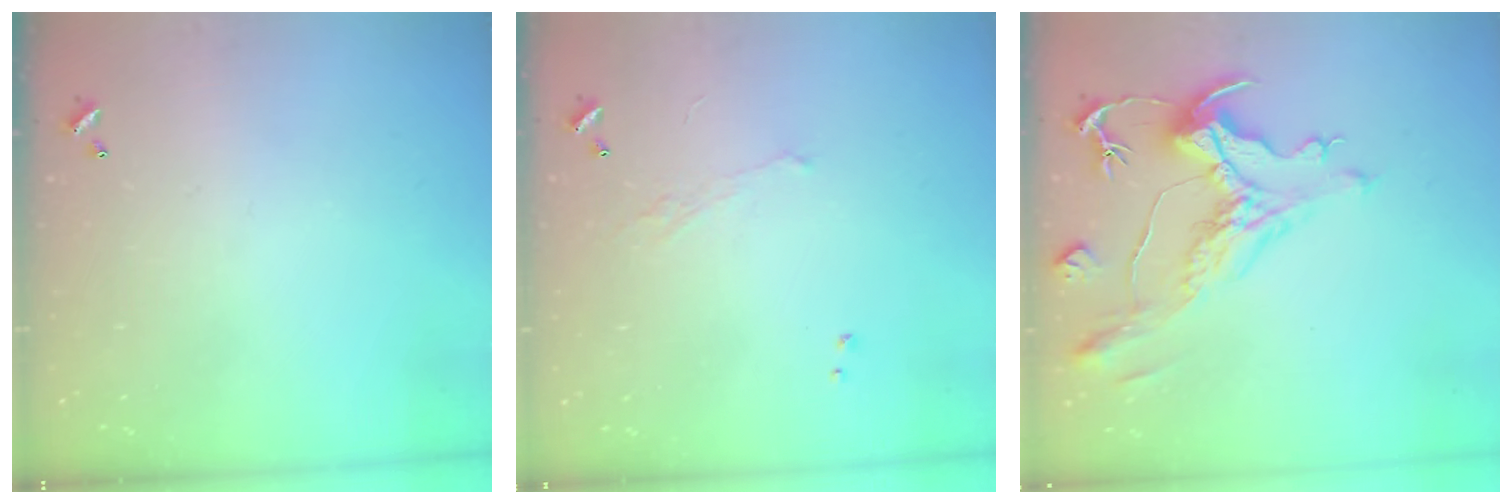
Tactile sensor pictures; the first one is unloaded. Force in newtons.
{"total": 0.7, "press": 0.0, "slide": 0.7}
{"total": 1.9, "press": 0.9, "slide": 1.7}